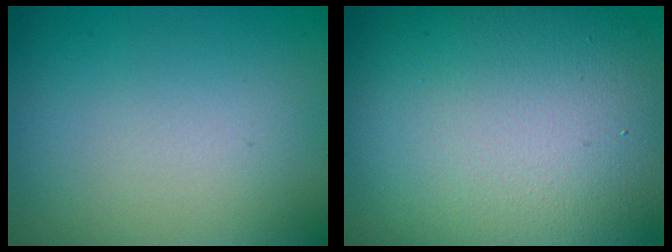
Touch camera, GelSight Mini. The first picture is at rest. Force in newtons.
{"total": 14.6, "press": 14.6, "slide": 0.9}